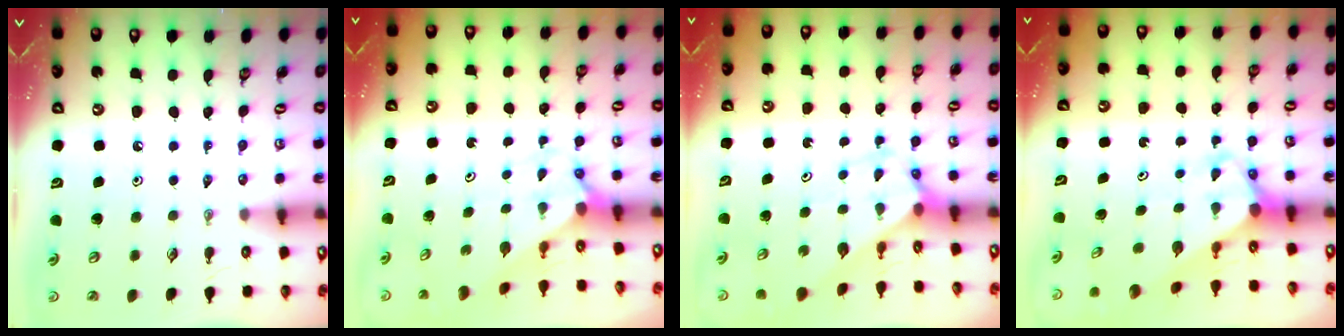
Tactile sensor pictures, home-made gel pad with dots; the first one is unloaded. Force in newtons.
{"total": 1.2, "press": 1.2, "slide": 0.1}
{"total": 2.9, "press": 2.9, "slide": 0.2}
{"total": 3.6, "press": 3.6, "slide": 0.2}